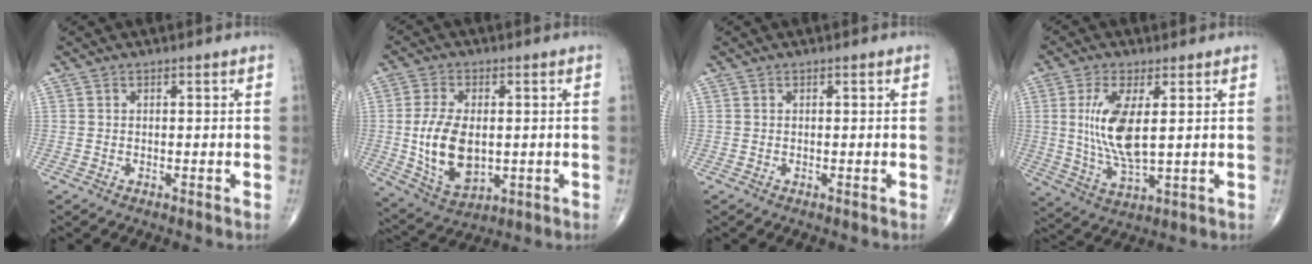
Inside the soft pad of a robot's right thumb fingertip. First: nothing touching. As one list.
[{"total": 12.6, "force": [-0.4, 7.3, 10.2], "torque": [-0.185, -0.011, 0.006]}, {"total": 0.0}, {"total": 11.1, "force": [1.8, 4.0, 10.2], "torque": [-0.215, -0.021, 0.044]}]